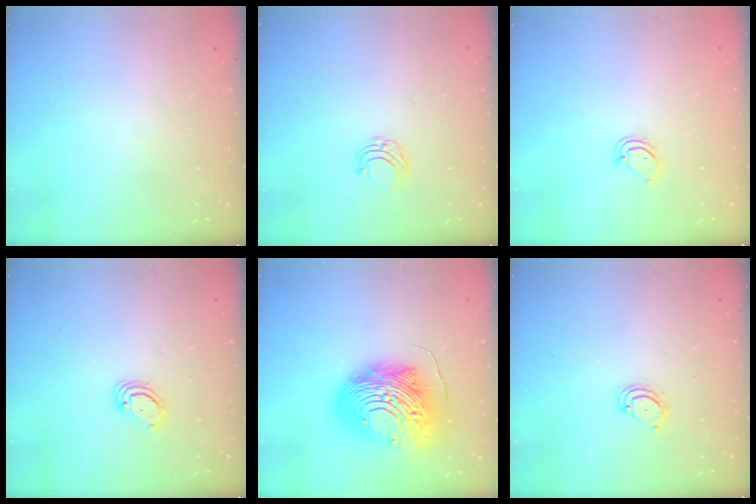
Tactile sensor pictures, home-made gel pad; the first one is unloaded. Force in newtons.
{"total": 4.9, "press": 4.8, "slide": 0.5}
{"total": 3.6, "press": 3.6, "slide": 0.2}
{"total": 2.9, "press": 2.9, "slide": 0.2}
{"total": 20.1, "press": 20.0, "slide": 2.0}
{"total": 2.3, "press": 2.3, "slide": 0.2}